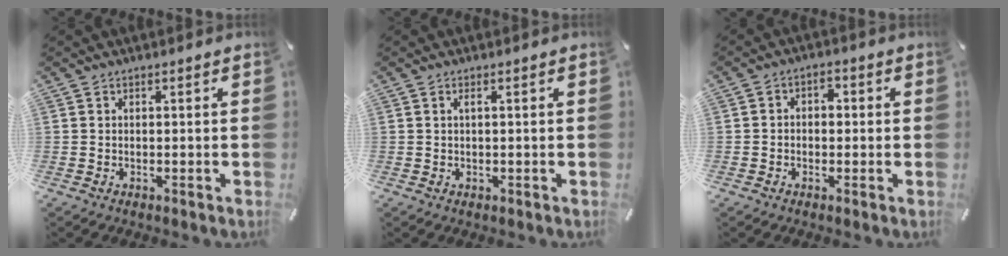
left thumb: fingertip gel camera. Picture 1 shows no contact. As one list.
[{"total": 1.1, "force": [0.4, 0.4, 1.0], "torque": [-0.021, 0.001, 0.005]}, {"total": 3.0, "force": [-1.1, 2.4, 1.4], "torque": [-0.018, 0.010, -0.027]}]